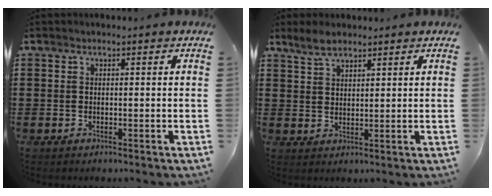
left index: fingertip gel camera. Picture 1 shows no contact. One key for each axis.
{"total": 3.4, "fx": 2.7, "fy": 1.2, "fz": 1.5, "tx": -0.036, "ty": 0.005, "tz": 0.052}